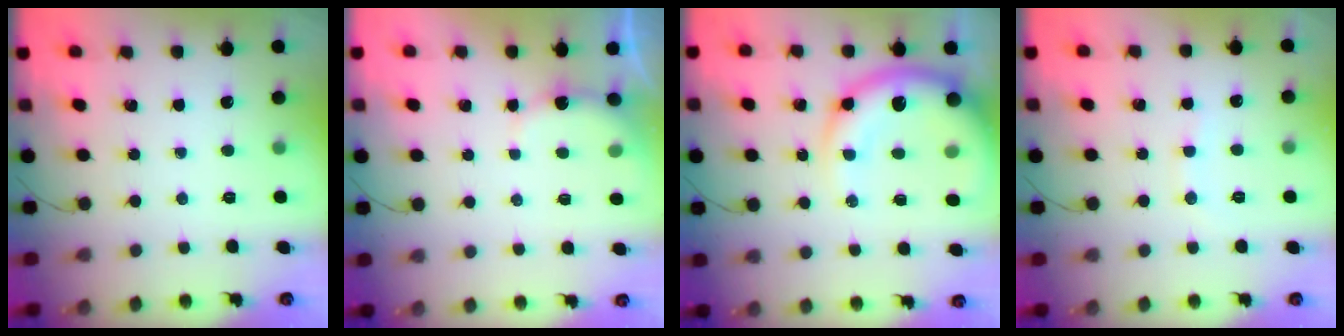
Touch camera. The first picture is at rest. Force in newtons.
{"total": 5.7, "press": 5.7, "slide": 1.0}
{"total": 16.0, "press": 15.5, "slide": 3.8}
{"total": 3.5, "press": 3.4, "slide": 0.9}